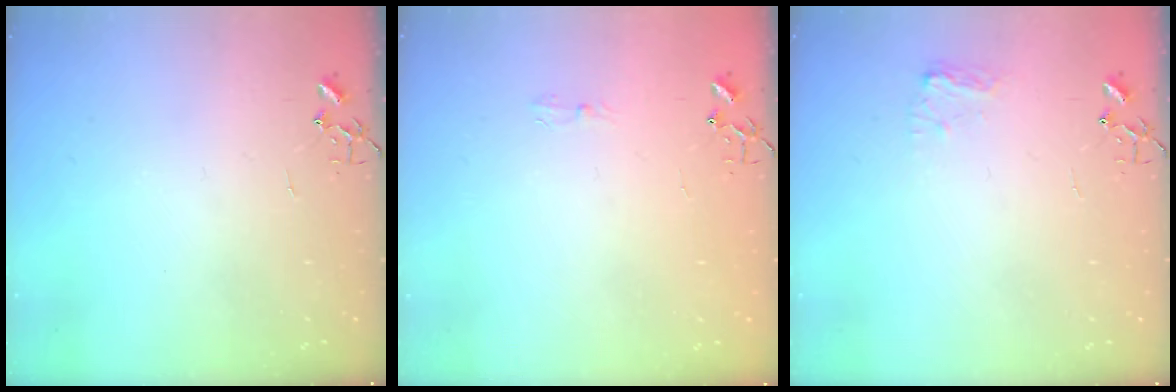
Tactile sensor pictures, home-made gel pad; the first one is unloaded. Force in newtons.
{"total": 5.5, "press": 5.4, "slide": 0.6}
{"total": 6.6, "press": 6.6, "slide": 0.2}